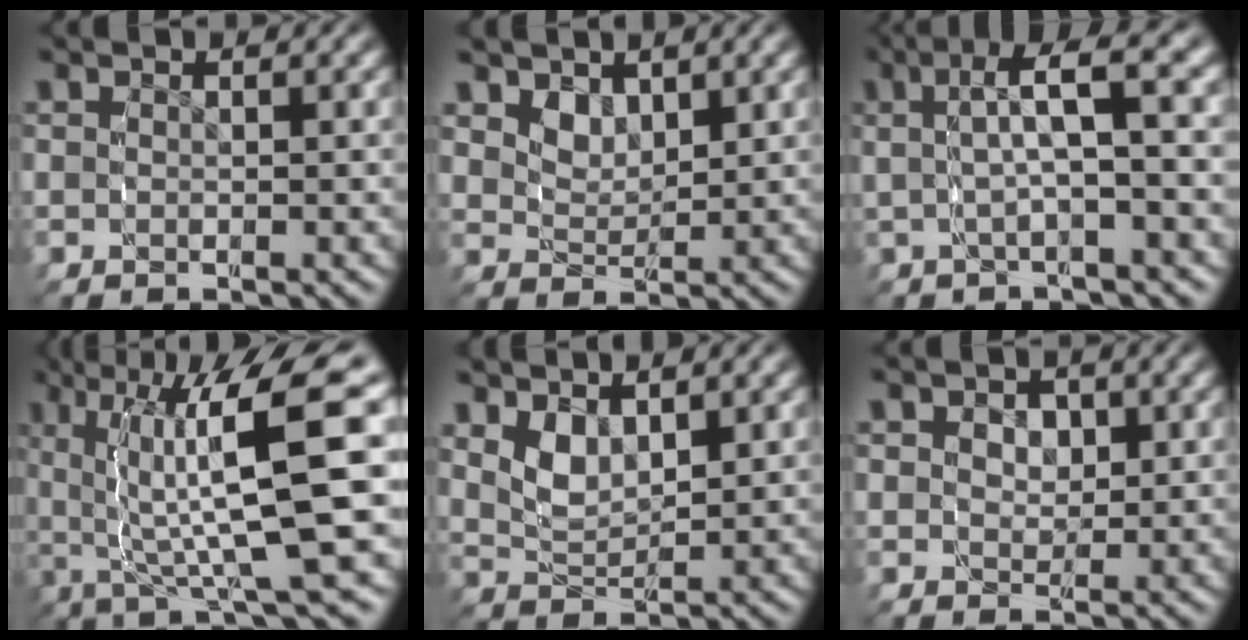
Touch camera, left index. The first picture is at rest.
{"total": 3.0, "force": [1.4, 2.1, 1.6], "torque": [-0.045, -0.012, 0.027]}
{"total": 5.5, "force": [1.3, 1.6, 5.2], "torque": [-0.077, 0.029, 0.005]}
{"total": 12.3, "force": [0.8, 4.6, 11.4], "torque": [-0.160, 0.017, 0.007]}
{"total": 3.6, "force": [1.3, 2.4, 2.3], "torque": [-0.056, -0.011, 0.024]}
{"total": 2.5, "force": [0.3, 2.2, 1.2], "torque": [-0.025, -0.014, 0.008]}